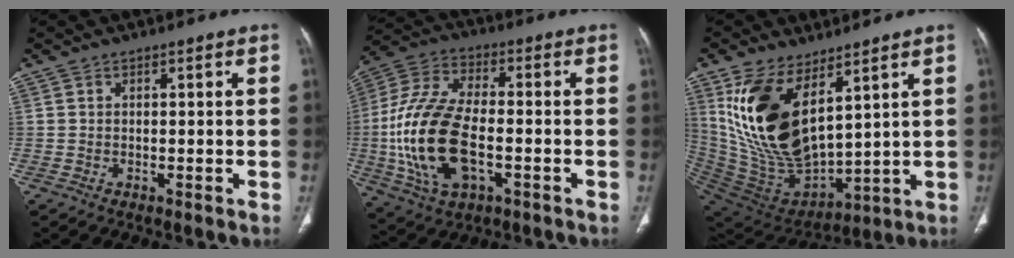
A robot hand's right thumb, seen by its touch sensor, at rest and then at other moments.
{"total": 19.6, "force": [-3.6, 10.1, 16.5], "torque": [-0.350, 0.016, -0.060]}
{"total": 20.0, "force": [8.1, 9.9, 15.4], "torque": [-0.277, -0.050, 0.182]}